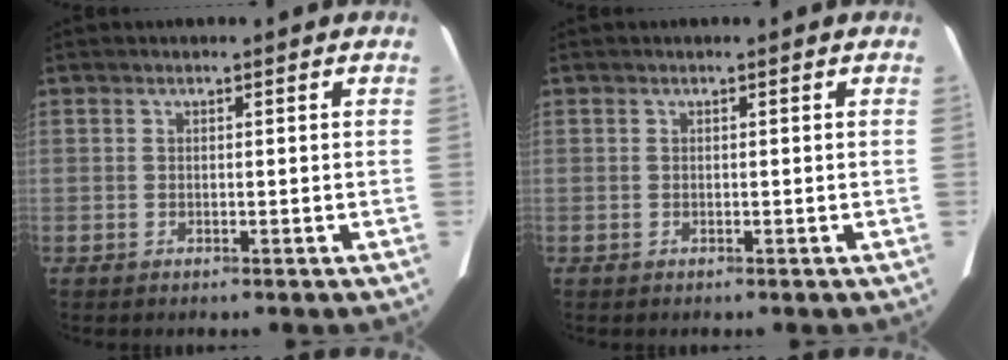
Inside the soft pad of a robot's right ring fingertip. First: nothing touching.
{"total": 0.0}